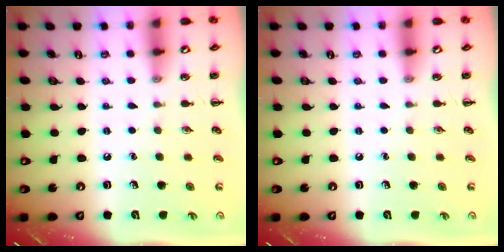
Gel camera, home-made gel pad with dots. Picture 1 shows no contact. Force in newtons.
{"total": 0.0}